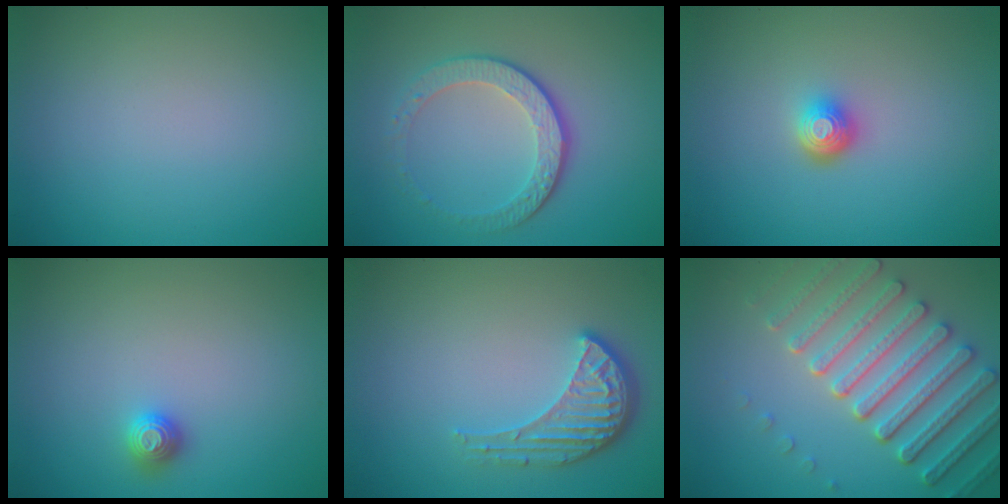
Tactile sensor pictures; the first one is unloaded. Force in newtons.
{"total": 4.2, "press": 3.1, "slide": 2.8}
{"total": 2.0, "press": 1.5, "slide": 1.4}
{"total": 1.2, "press": 1.1, "slide": 0.2}
{"total": 3.5, "press": 2.8, "slide": 2.1}
{"total": 6.7, "press": 5.6, "slide": 3.6}